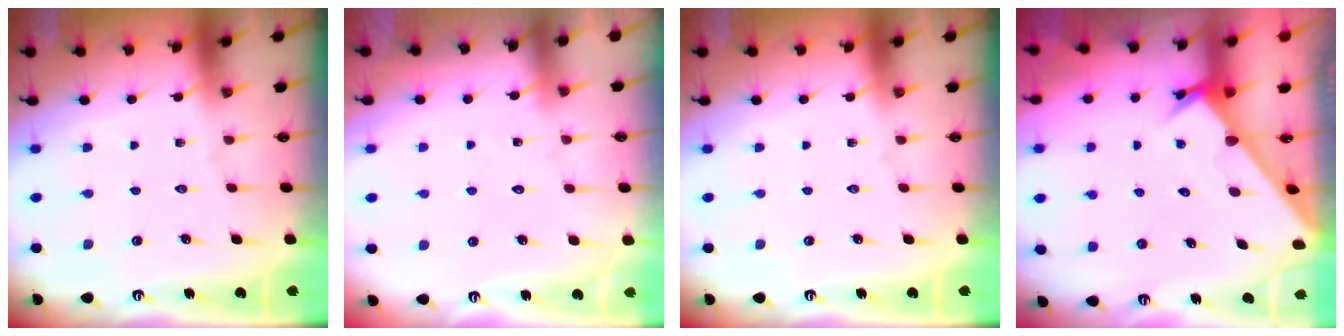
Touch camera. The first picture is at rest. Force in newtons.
{"total": 5.6, "press": 5.6, "slide": 0.6}
{"total": 0.0}
{"total": 2.9, "press": 2.9, "slide": 0.1}